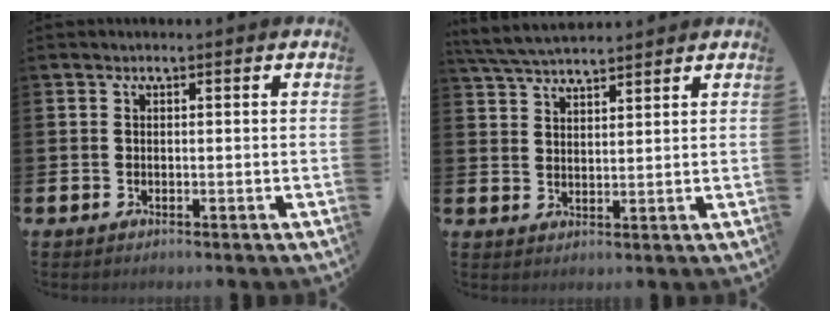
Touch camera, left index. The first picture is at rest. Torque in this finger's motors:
{"motor_torque": [0.85, -0.69, 0.37, 0.18]}